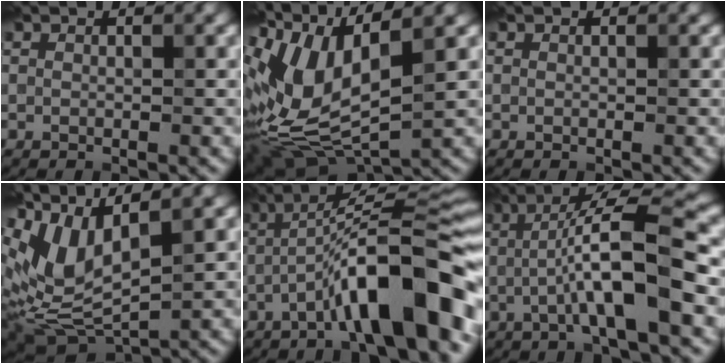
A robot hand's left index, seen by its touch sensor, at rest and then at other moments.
{"total": 10.9, "force": [1.9, 5.3, 9.3], "torque": [-0.211, 0.004, 0.033]}
{"total": 0.0}
{"total": 8.1, "force": [3.8, 3.1, 6.4], "torque": [-0.146, 0.002, 0.072]}
{"total": 11.1, "force": [-4.4, 1.8, 10.0], "torque": [-0.145, 0.030, -0.078]}
{"total": 7.9, "force": [-1.1, 0.9, 7.8], "torque": [-0.123, 0.019, -0.024]}